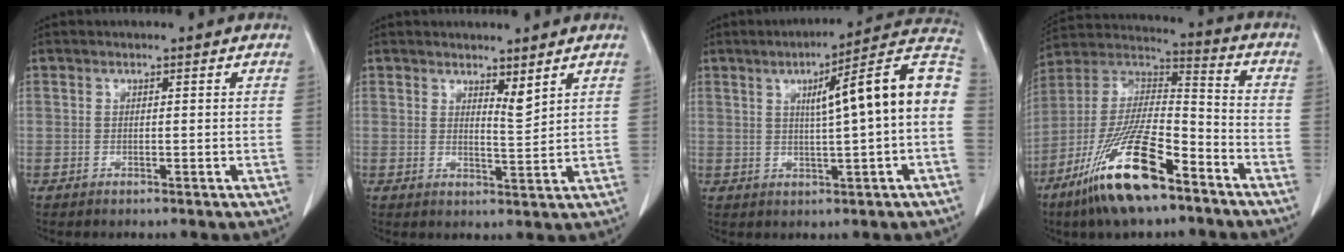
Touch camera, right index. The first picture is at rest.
{"total": 2.6, "force": [2.0, 0.3, 1.6], "torque": [-0.033, -0.015, 0.038]}
{"total": 14.1, "force": [1.6, 0.2, 14.0], "torque": [-0.193, 0.032, 0.016]}
{"total": 19.1, "force": [-11.4, 4.2, 14.7], "torque": [-0.314, -0.025, -0.211]}